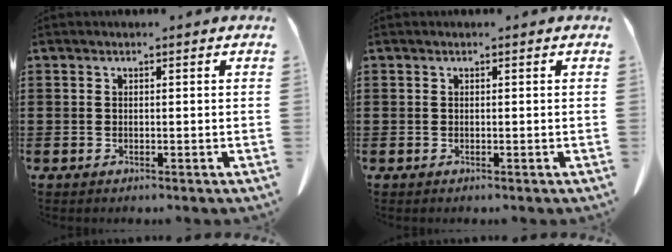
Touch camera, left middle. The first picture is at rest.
{"total": 0.0}